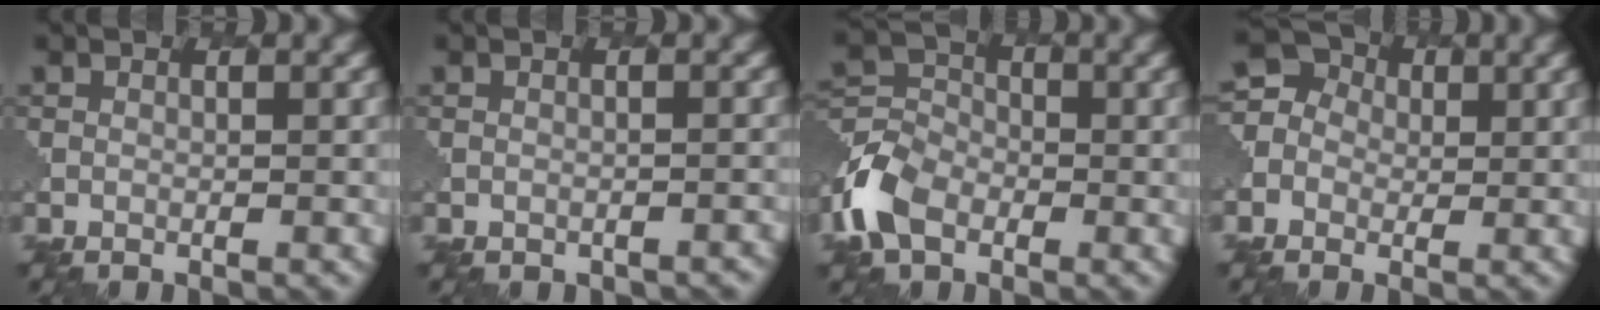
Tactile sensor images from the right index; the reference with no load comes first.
{"total": 1.5, "force": [-1.4, 0.5, -0.1], "torque": [-0.002, -0.002, -0.011]}
{"total": 5.5, "force": [-2.7, 3.9, 2.7], "torque": [-0.070, 0.000, -0.063]}
{"total": 4.4, "force": [-0.3, 4.2, 1.5], "torque": [-0.023, 0.020, -0.026]}